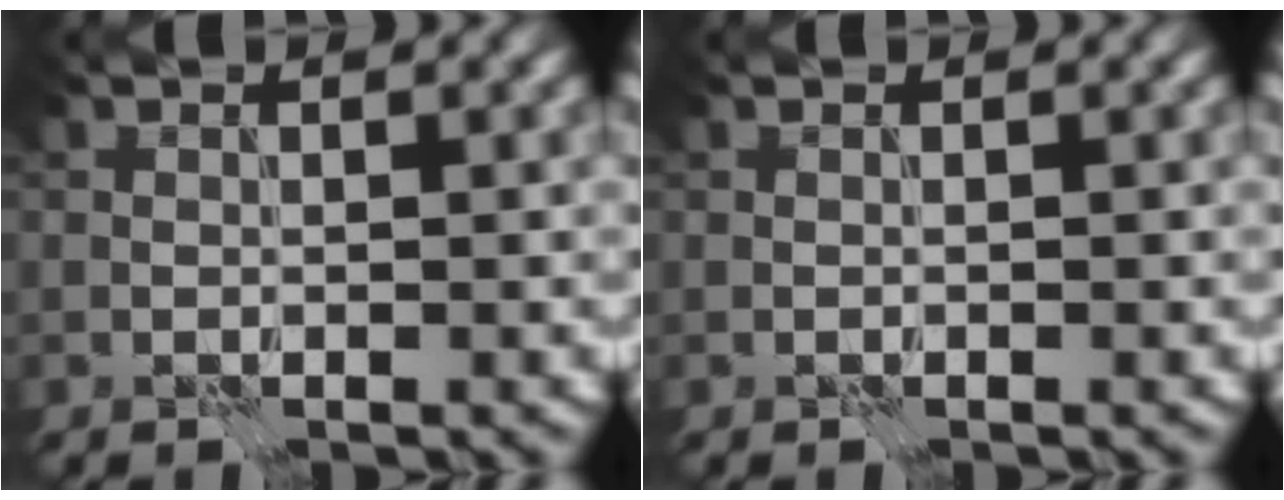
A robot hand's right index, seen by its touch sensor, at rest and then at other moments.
{"total": 0.0}